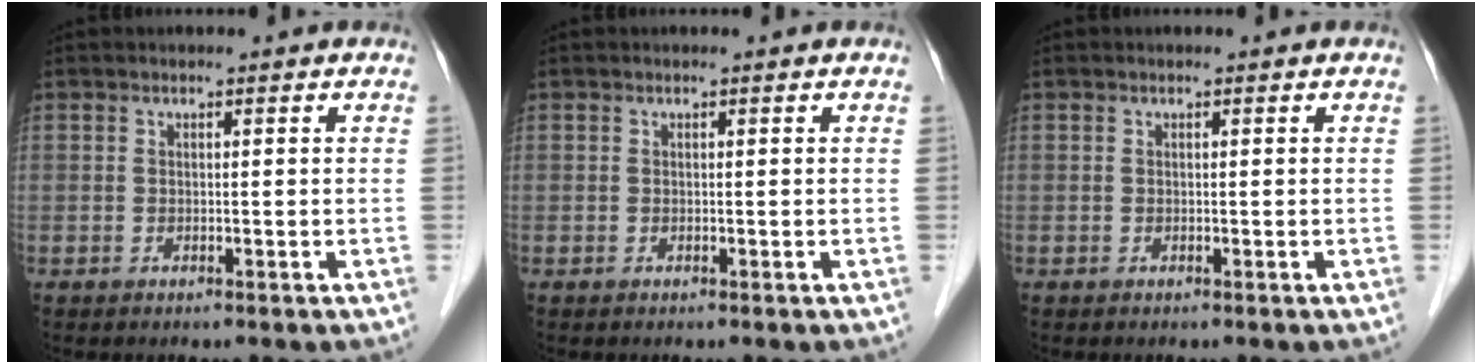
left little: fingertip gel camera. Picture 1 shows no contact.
{"total": 0.0}
{"total": 0.0}